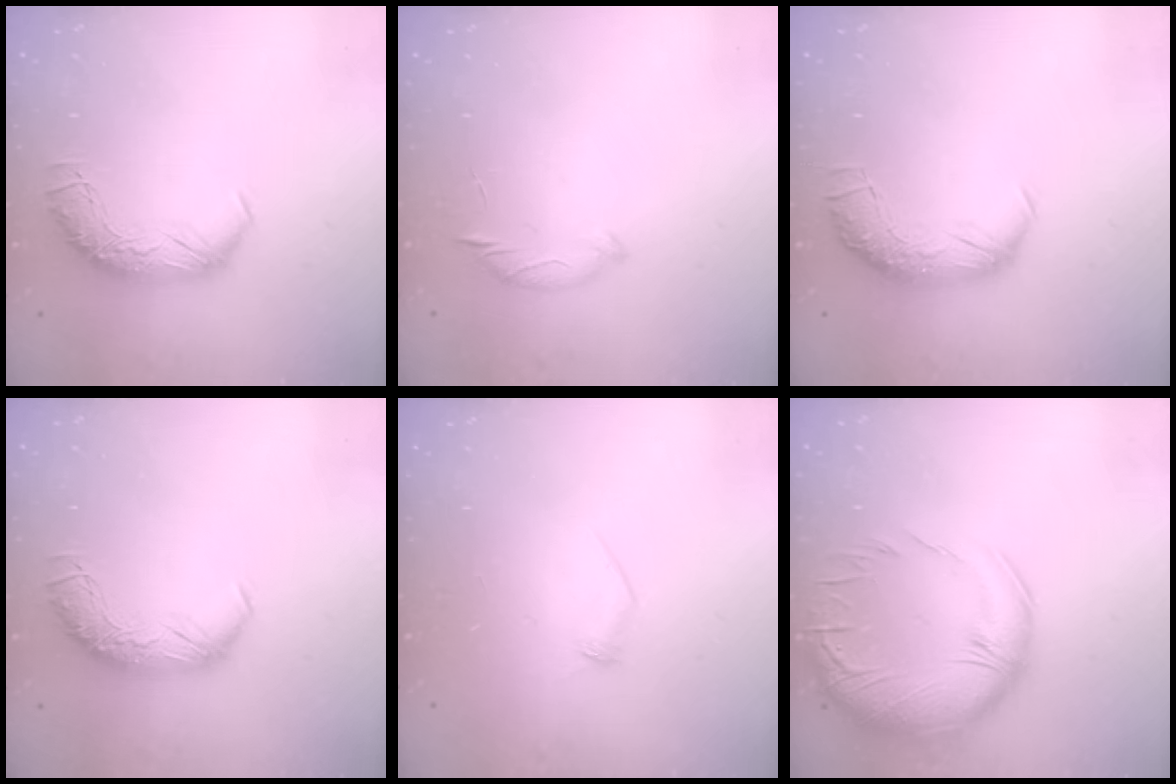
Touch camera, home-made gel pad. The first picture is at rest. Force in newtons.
{"total": 6.9, "press": 6.9, "slide": 0.4}
{"total": 2.3, "press": 1.0, "slide": 2.1}
{"total": 0.0}
{"total": 7.3, "press": 7.2, "slide": 0.8}
{"total": 5.9, "press": 4.1, "slide": 4.2}